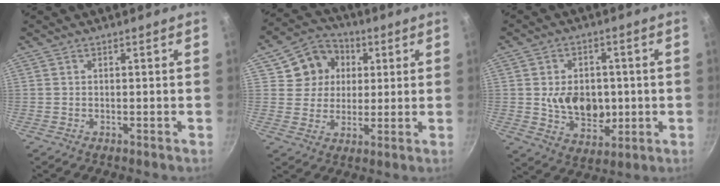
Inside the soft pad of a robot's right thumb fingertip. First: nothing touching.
{"total": 10.3, "force": [3.3, 9.0, 3.8], "torque": [-0.034, 0.009, 0.050]}
{"total": 11.1, "force": [0.0, 8.4, 7.3], "torque": [-0.084, -0.008, 0.010]}